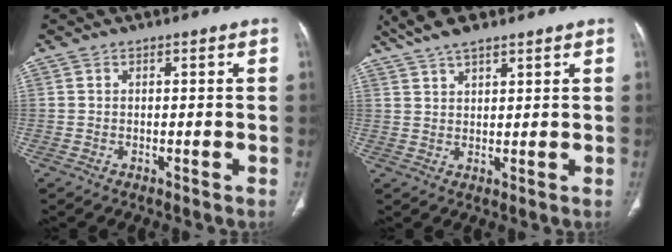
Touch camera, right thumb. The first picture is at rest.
{"total": 7.4, "force": [5.6, 2.2, 4.3], "torque": [-0.080, -0.002, 0.105]}